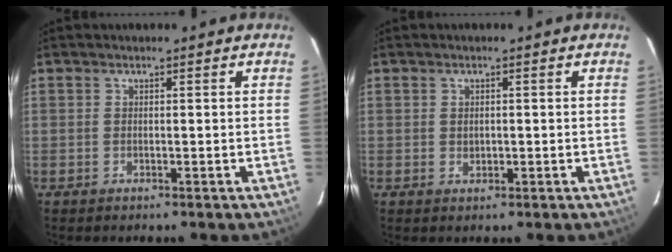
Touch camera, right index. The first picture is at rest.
{"total": 1.1, "force": [0.1, 1.0, 0.6], "torque": [-0.006, 0.004, 0.002]}